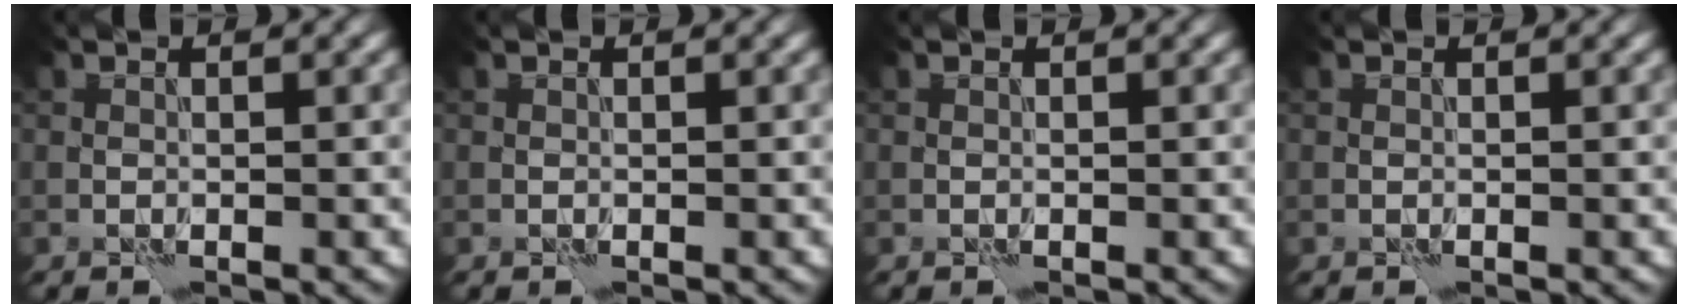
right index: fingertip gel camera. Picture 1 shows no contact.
{"total": 0.0}
{"total": 0.0}
{"total": 0.0}